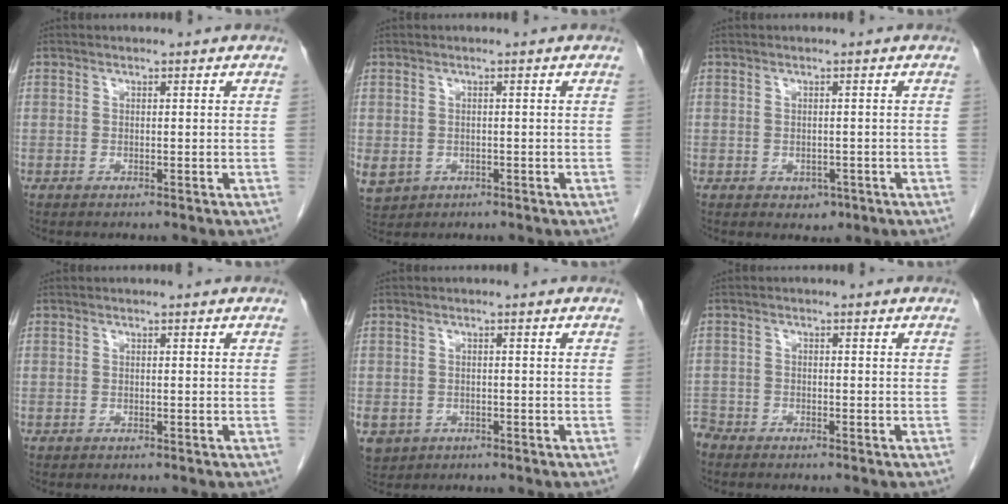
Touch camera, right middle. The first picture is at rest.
{"total": 6.2, "force": [-2.2, 5.3, 2.3], "torque": [-0.065, -0.006, -0.023]}
{"total": 1.8, "force": [-0.7, 1.4, 0.9], "torque": [-0.011, 0.002, -0.002]}
{"total": 0.0}
{"total": 6.7, "force": [-3.1, 5.6, 2.1], "torque": [-0.057, -0.004, -0.042]}
{"total": 3.1, "force": [-3.0, 1.0, 0.1], "torque": [-0.002, -0.006, -0.059]}